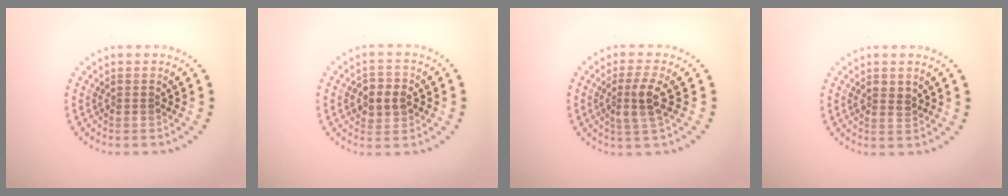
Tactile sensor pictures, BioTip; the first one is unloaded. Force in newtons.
{"total": 2.9, "press": 2.8, "slide": 0.5}
{"total": 2.7, "press": 2.4, "slide": 1.3}
{"total": 1.4, "press": 1.3, "slide": 0.5}